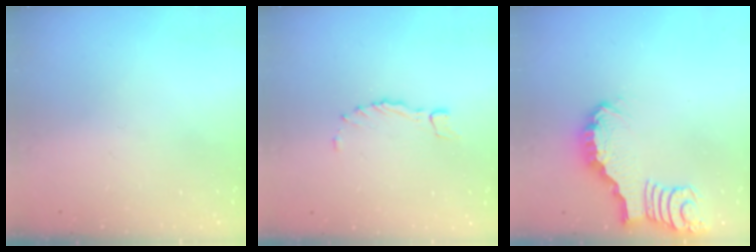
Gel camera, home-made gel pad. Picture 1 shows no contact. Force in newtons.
{"total": 1.0, "press": 1.0, "slide": 0.3}
{"total": 2.8, "press": 2.7, "slide": 0.4}